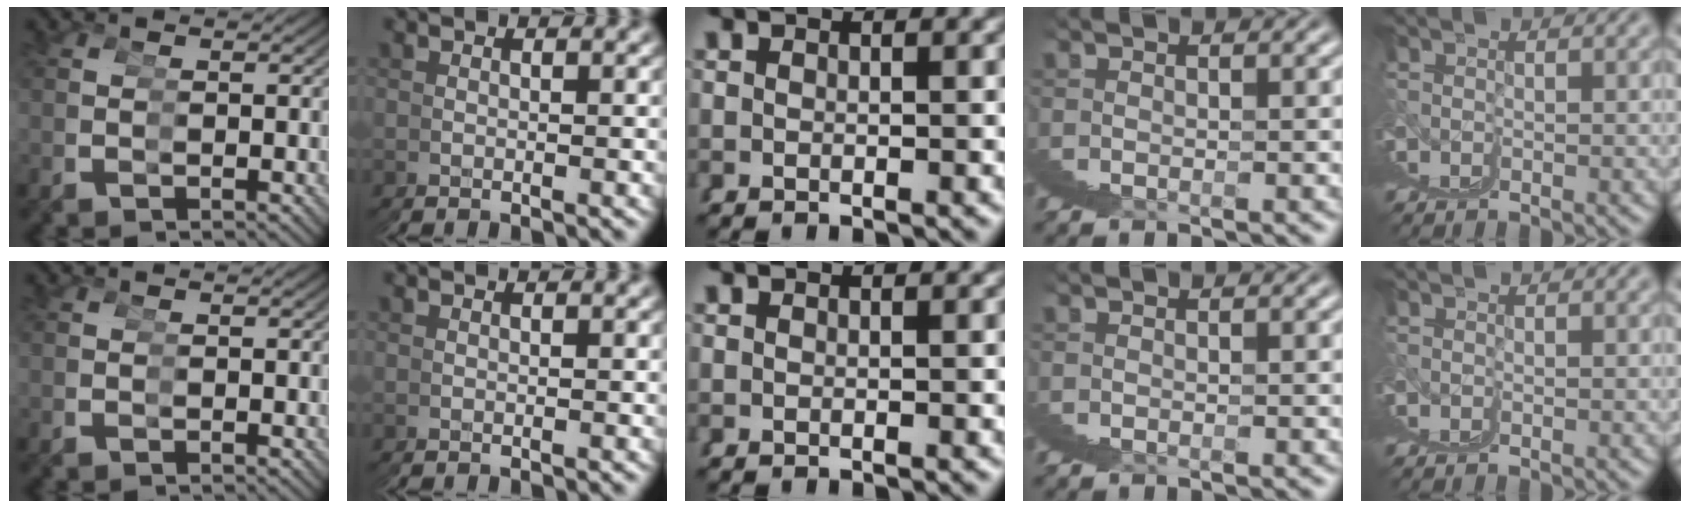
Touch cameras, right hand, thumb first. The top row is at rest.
{}